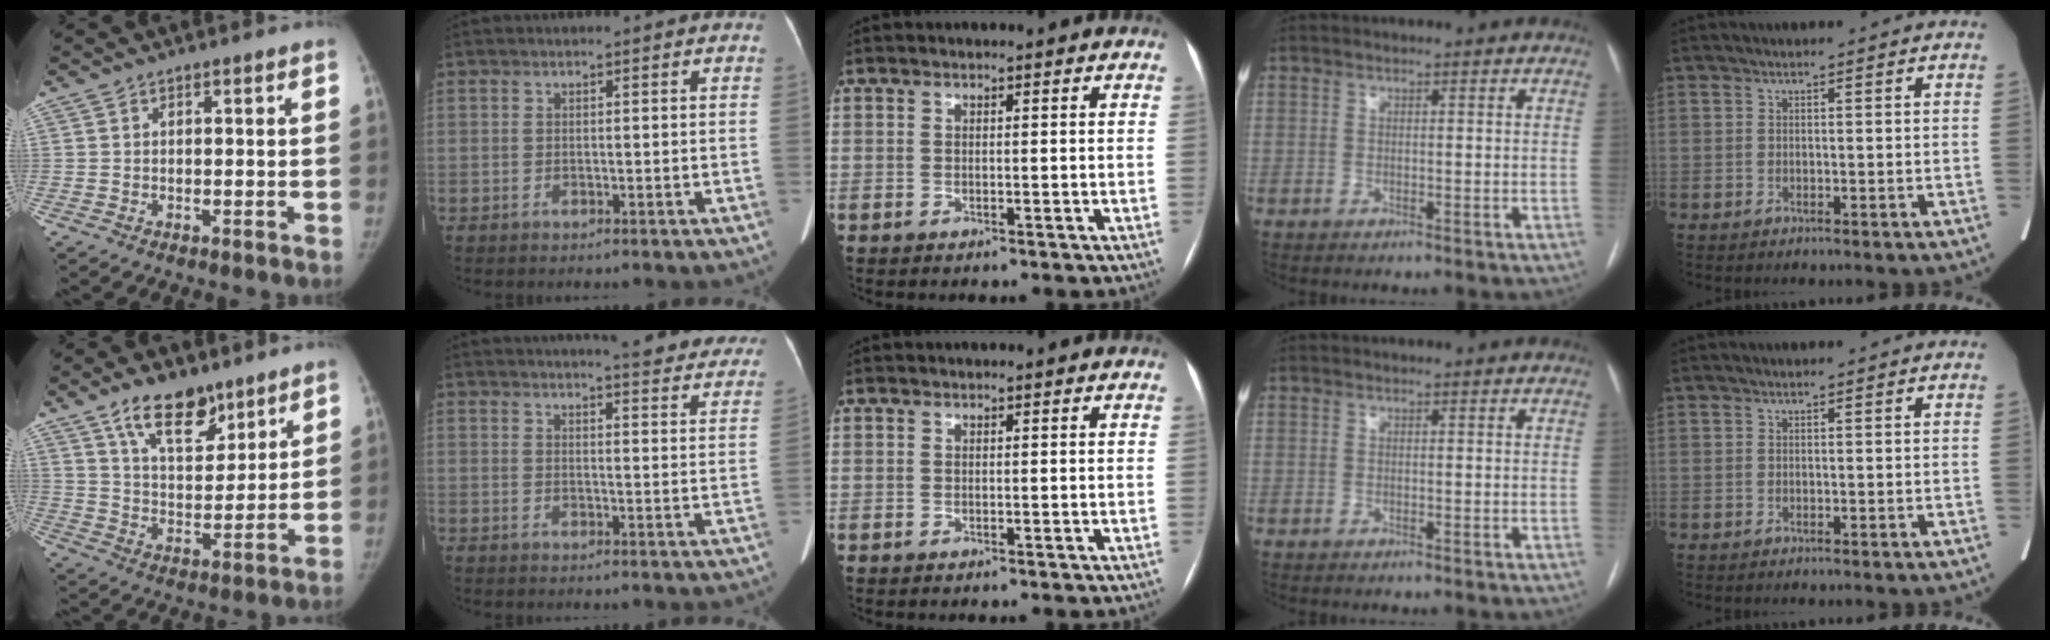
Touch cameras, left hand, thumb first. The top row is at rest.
{"thumb": {"total": 12.7, "force": [8.6, 6.0, 7.1], "torque": [-0.086, -0.057, 0.153]}, "index": {"total": 20.6, "force": [18.8, 3.2, 7.8], "torque": [-0.086, -0.045, 0.204]}}